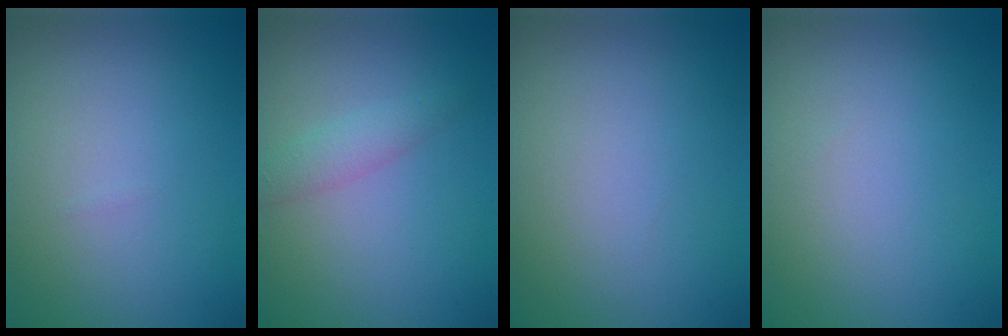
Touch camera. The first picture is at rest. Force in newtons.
{"total": 1.7, "press": 1.7, "slide": 0.1}
{"total": 0.0}
{"total": 0.0}